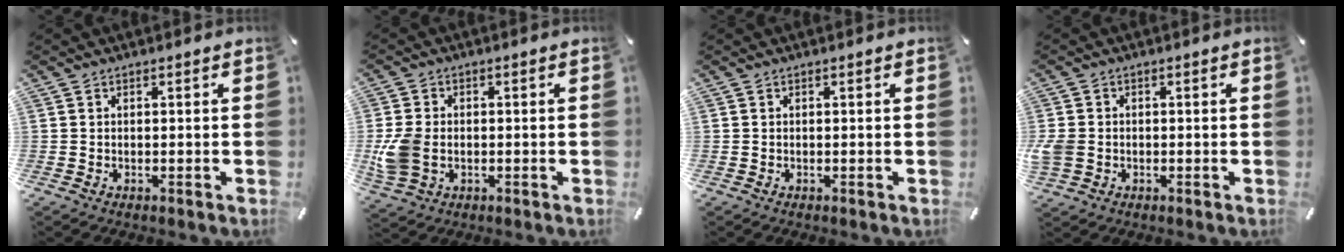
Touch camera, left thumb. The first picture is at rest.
{"total": 8.4, "force": [-1.1, 6.4, 5.3], "torque": [-0.120, 0.009, -0.015]}
{"total": 0.0}
{"total": 4.0, "force": [-0.8, 3.3, 2.1], "torque": [-0.055, 0.000, -0.017]}